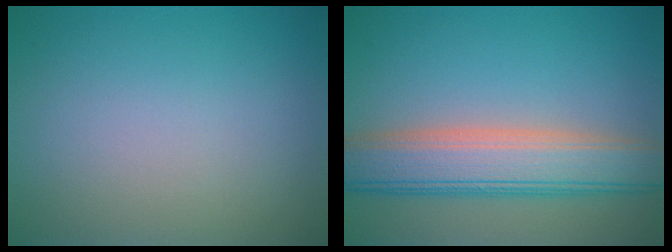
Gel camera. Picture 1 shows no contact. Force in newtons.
{"total": 7.1, "press": 7.1, "slide": 0.4}